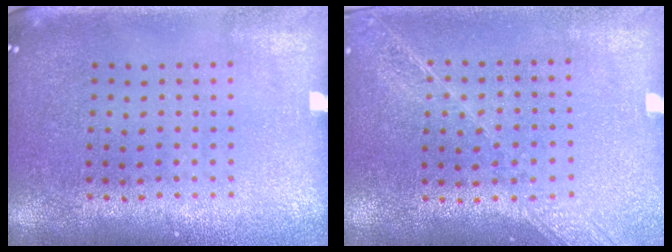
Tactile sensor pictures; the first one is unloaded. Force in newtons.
{"total": 1.5, "press": 1.4, "slide": 0.5}